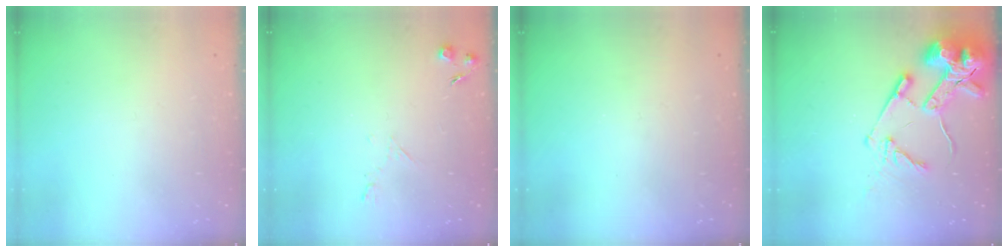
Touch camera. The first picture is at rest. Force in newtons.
{"total": 4.7, "press": 4.6, "slide": 0.8}
{"total": 0.0}
{"total": 17.6, "press": 17.4, "slide": 2.2}